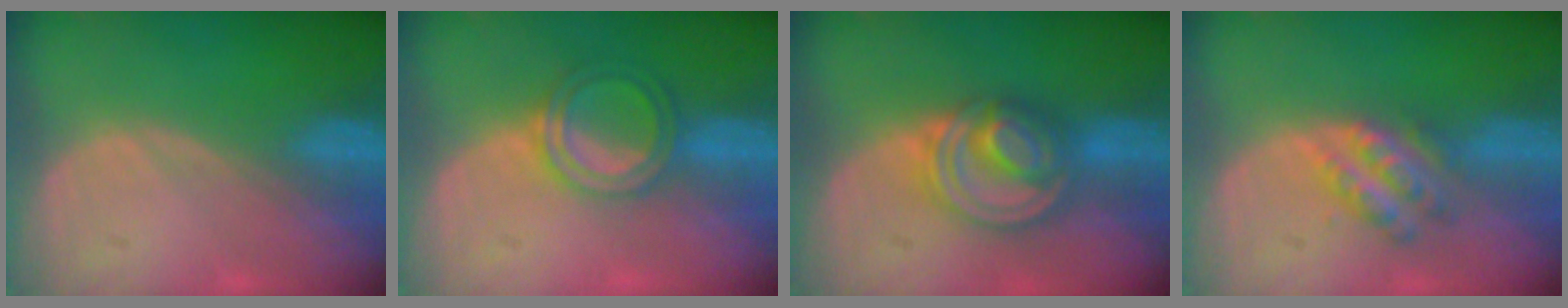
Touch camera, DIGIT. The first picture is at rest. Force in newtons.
{"total": 5.1, "press": 4.7, "slide": 1.9}
{"total": 8.2, "press": 6.9, "slide": 4.4}
{"total": 5.4, "press": 4.9, "slide": 2.2}